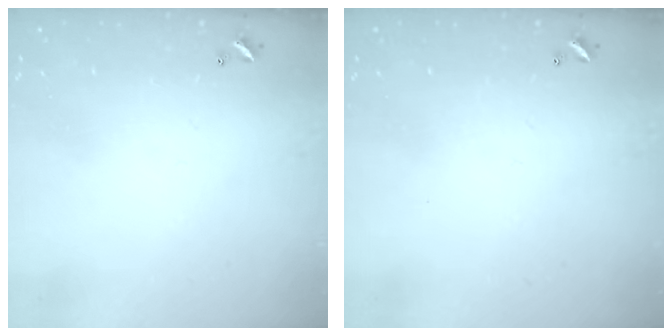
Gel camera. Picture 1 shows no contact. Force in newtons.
{"total": 0.0}